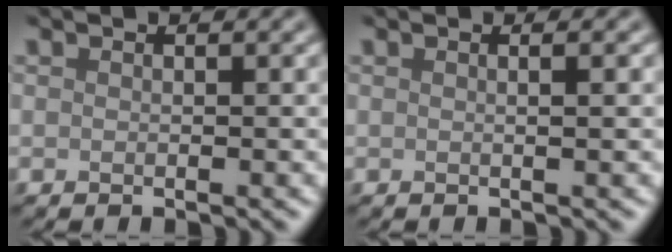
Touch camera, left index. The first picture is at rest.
{"total": 1.4, "force": [0.2, 0.5, 1.3], "torque": [-0.013, 0.003, -0.007]}